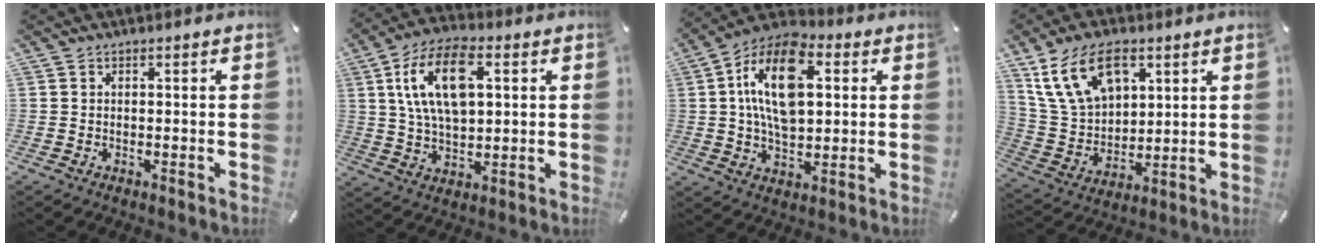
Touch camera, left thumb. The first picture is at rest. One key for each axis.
{"total": 14.8, "fx": 4.3, "fy": 8.4, "fz": 11.5, "tx": -0.240, "ty": 0.005, "tz": 0.071}
{"total": 16.8, "fx": 3.5, "fy": 10.0, "fz": 13.0, "tx": -0.260, "ty": 0.004, "tz": 0.056}
{"total": 14.3, "fx": 7.3, "fy": 9.1, "fz": 8.3, "tx": -0.173, "ty": -0.017, "tz": 0.137}